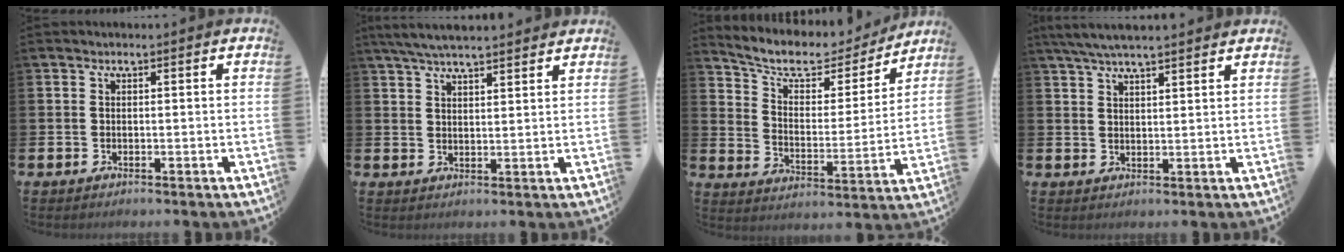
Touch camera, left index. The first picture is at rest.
{"total": 5.3, "force": [5.0, 0.6, 1.7], "torque": [-0.047, -0.010, 0.092]}
{"total": 8.0, "force": [6.8, 3.1, 2.8], "torque": [-0.082, -0.046, 0.113]}
{"total": 5.3, "force": [4.8, 0.7, 2.1], "torque": [-0.046, -0.011, 0.088]}